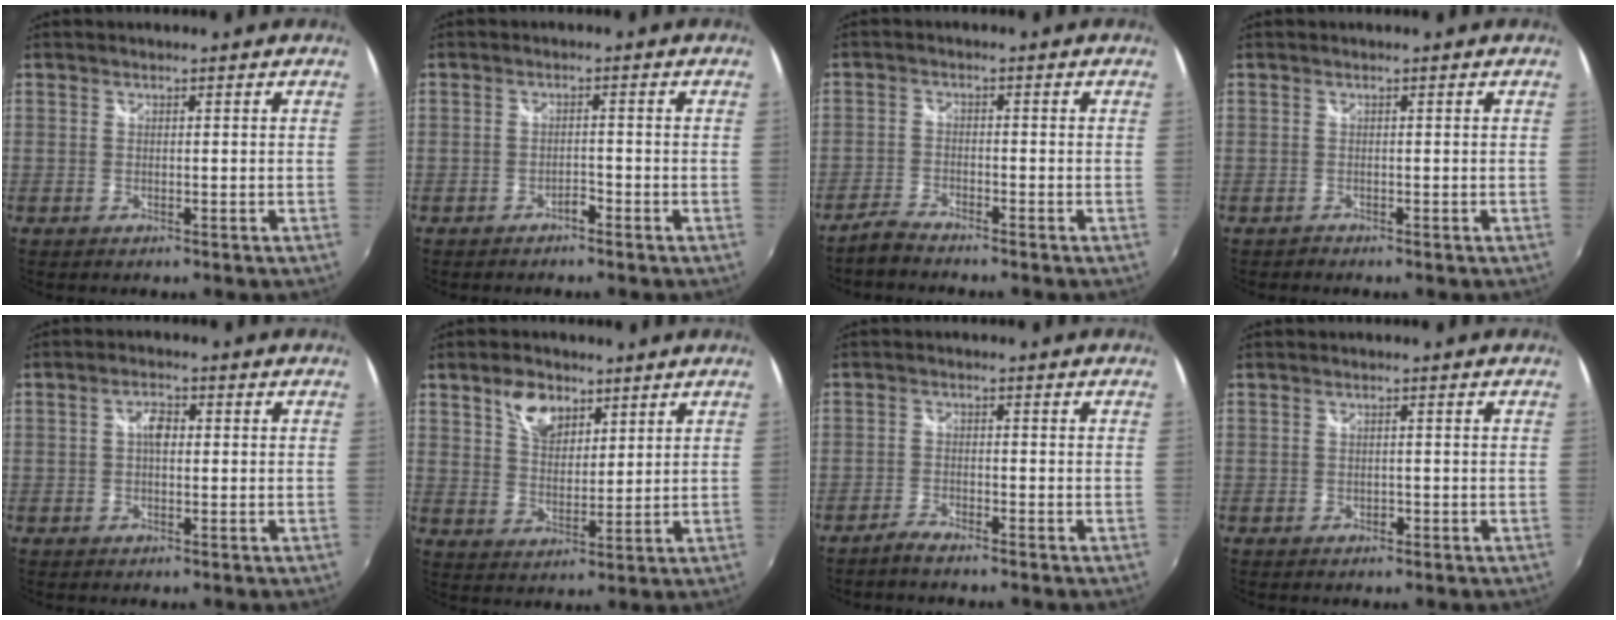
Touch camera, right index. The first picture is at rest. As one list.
[{"total": 1.5, "force": [-1.3, 0.5, 0.6], "torque": [-0.010, 0.001, -0.023]}, {"total": 3.3, "force": [-3.2, 0.5, 0.9], "torque": [-0.032, -0.006, -0.068]}, {"total": 0.7, "force": [-0.6, 0.4, -0.2], "torque": [0.002, 0.001, -0.012]}, {"total": 2.8, "force": [0.2, 1.5, 2.4], "torque": [-0.042, 0.008, 0.000]}, {"total": 7.2, "force": [4.3, 4.3, 3.9], "torque": [-0.064, 0.010, 0.079]}, {"total": 2.3, "force": [-2.2, 0.2, 0.7], "torque": [-0.030, -0.003, -0.048]}, {"total": 0.9, "force": [-0.4, 0.7, 0.4], "torque": [-0.006, -0.001, -0.004]}]